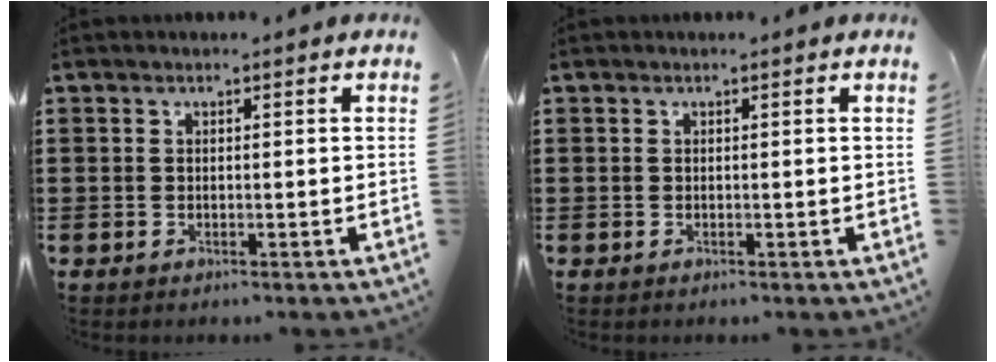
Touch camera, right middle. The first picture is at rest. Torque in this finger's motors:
{"motor_torque": [0.11, -0.09, 0.00, -0.01]}